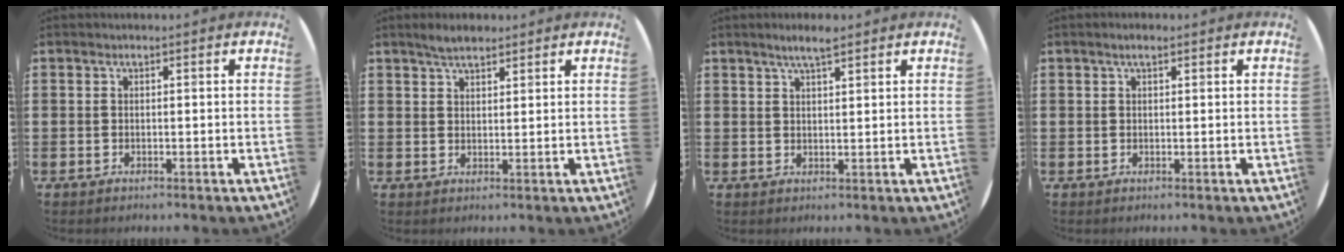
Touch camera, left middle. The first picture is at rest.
{"total": 3.0, "force": [2.6, 0.9, 1.2], "torque": [-0.018, 0.003, 0.045]}
{"total": 3.4, "force": [2.6, 0.5, 2.1], "torque": [-0.036, 0.002, 0.044]}
{"total": 1.3, "force": [0.9, 0.5, 0.9], "torque": [-0.010, 0.002, 0.012]}